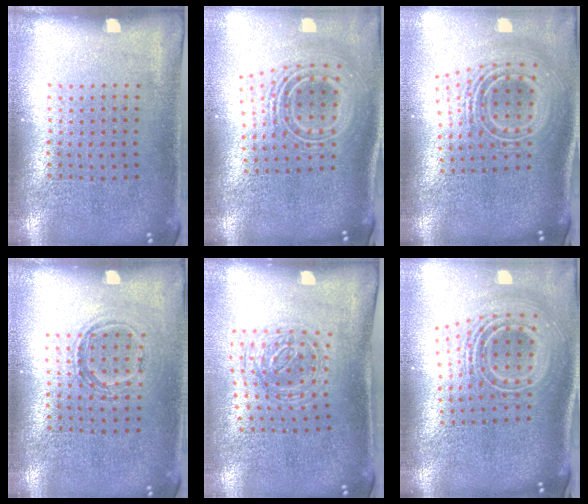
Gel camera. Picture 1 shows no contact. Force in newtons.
{"total": 2.7, "press": 1.8, "slide": 2.0}
{"total": 2.8, "press": 1.9, "slide": 2.0}
{"total": 1.1, "press": 0.9, "slide": 0.6}
{"total": 1.1, "press": 1.1, "slide": 0.3}
{"total": 2.9, "press": 1.9, "slide": 2.1}